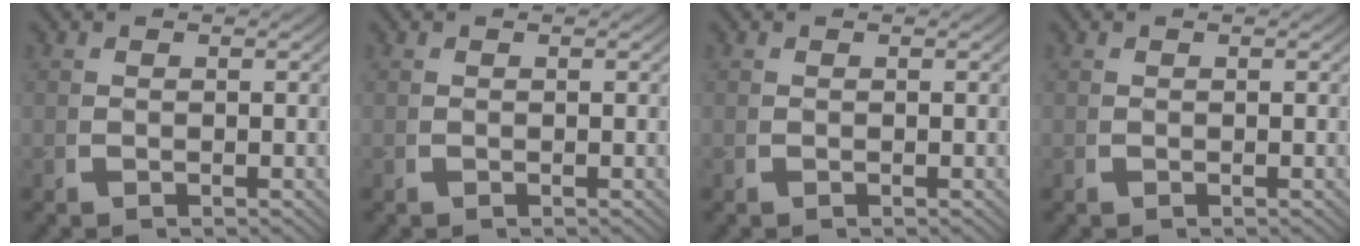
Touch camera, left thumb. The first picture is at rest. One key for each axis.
{"total": 0.0}
{"total": 0.0}
{"total": 0.0}